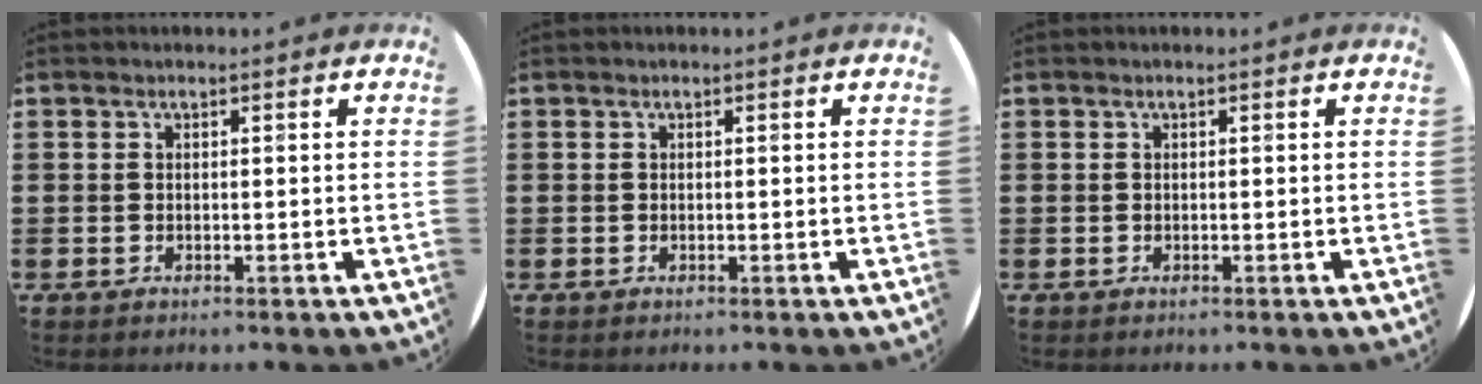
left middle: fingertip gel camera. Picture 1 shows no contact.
{"total": 0.0}
{"total": 0.0}